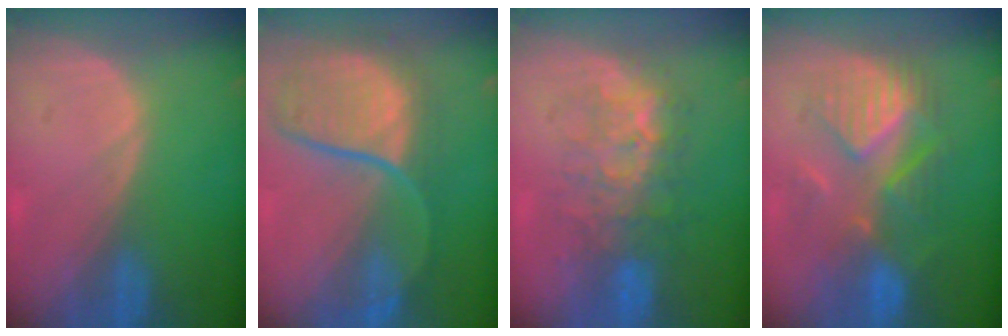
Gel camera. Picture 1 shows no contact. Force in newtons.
{"total": 10.5, "press": 9.6, "slide": 4.1}
{"total": 7.9, "press": 7.8, "slide": 1.5}
{"total": 9.0, "press": 8.9, "slide": 0.9}